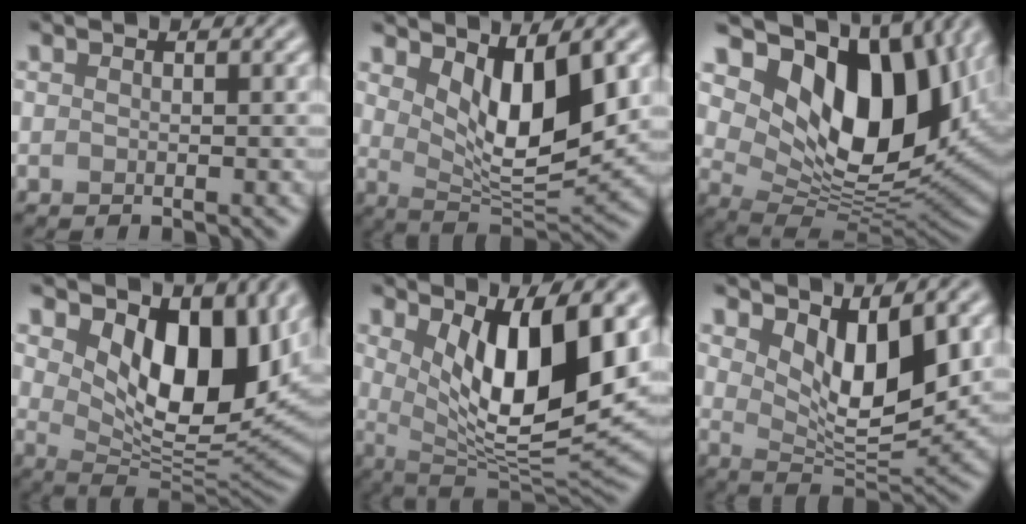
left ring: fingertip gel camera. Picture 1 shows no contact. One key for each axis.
{"total": 7.4, "fx": 2.4, "fy": 3.0, "fz": 6.4, "tx": -0.107, "ty": -0.021, "tz": 0.047}
{"total": 14.9, "fx": 6.0, "fy": 8.5, "fz": 10.6, "tx": -0.157, "ty": -0.006, "tz": 0.108}
{"total": 9.9, "fx": 3.5, "fy": 5.1, "fz": 7.7, "tx": -0.122, "ty": -0.024, "tz": 0.059}
{"total": 10.7, "fx": 3.0, "fy": 3.5, "fz": 9.7, "tx": -0.153, "ty": -0.019, "tz": 0.055}
{"total": 6.7, "fx": 2.5, "fy": 2.9, "fz": 5.5, "tx": -0.093, "ty": -0.020, "tz": 0.048}